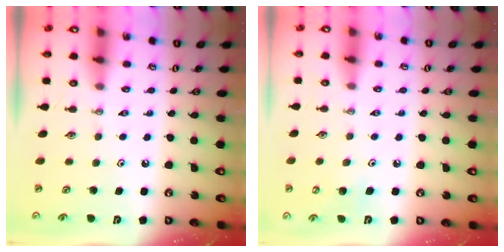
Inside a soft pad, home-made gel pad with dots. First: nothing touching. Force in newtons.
{"total": 6.4, "press": 6.4, "slide": 0.5}